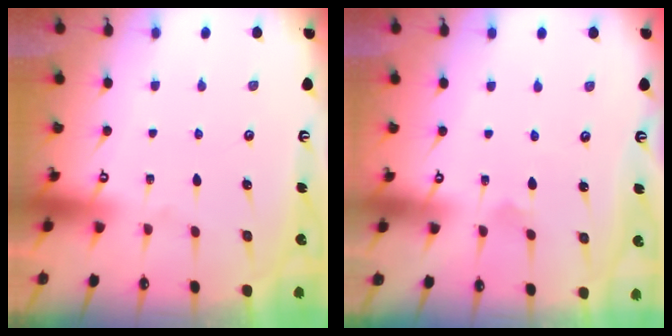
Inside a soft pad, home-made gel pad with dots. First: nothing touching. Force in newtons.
{"total": 1.7, "press": 1.7, "slide": 0.1}